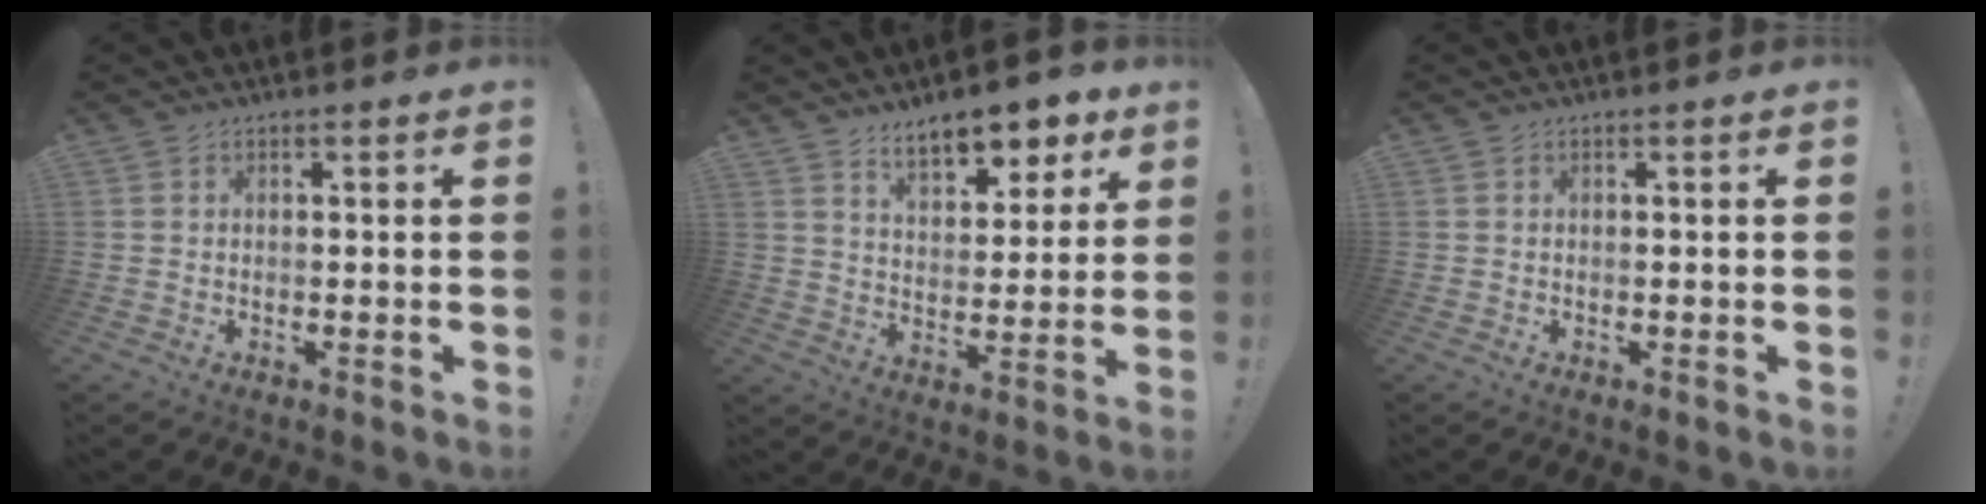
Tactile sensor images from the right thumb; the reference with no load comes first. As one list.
[{"total": 11.7, "force": [8.2, 5.1, 6.6], "torque": [-0.089, -0.049, 0.144]}, {"total": 0.0}]